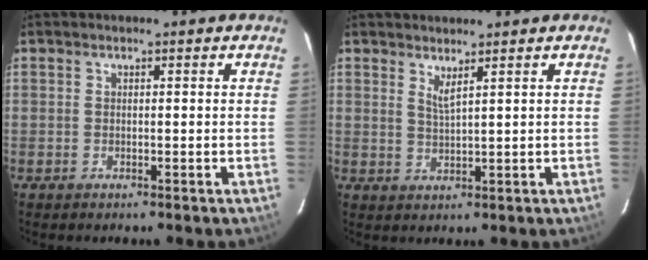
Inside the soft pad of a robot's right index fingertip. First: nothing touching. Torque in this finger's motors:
{"motor_torque": [-0.19, 0.09, 0.03, 0.01]}